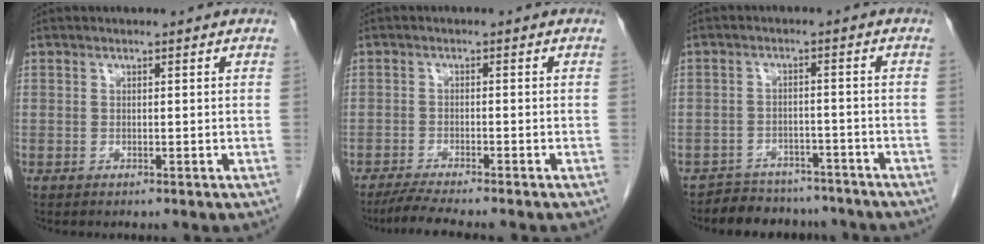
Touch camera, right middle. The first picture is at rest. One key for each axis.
{"total": 5.6, "fx": -4.9, "fy": -0.3, "fz": 2.8, "tx": -0.047, "ty": -0.018, "tz": -0.082}
{"total": 8.4, "fx": -7.5, "fy": 3.7, "fz": 0.6, "tx": 0.002, "ty": 0.018, "tz": -0.097}